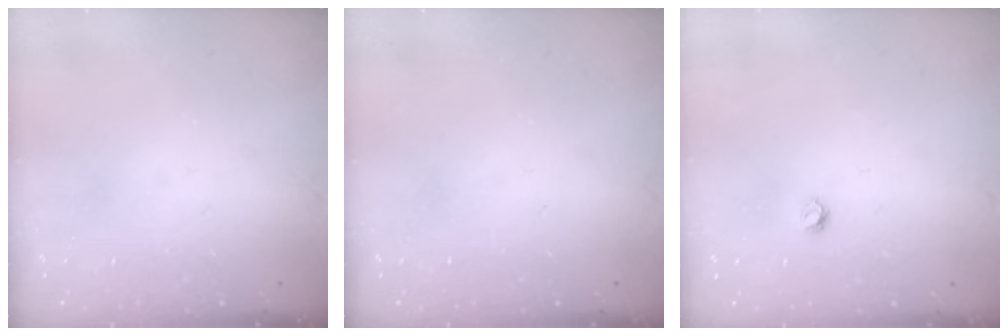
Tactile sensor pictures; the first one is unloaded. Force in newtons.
{"total": 0.0}
{"total": 3.7, "press": 3.6, "slide": 0.4}